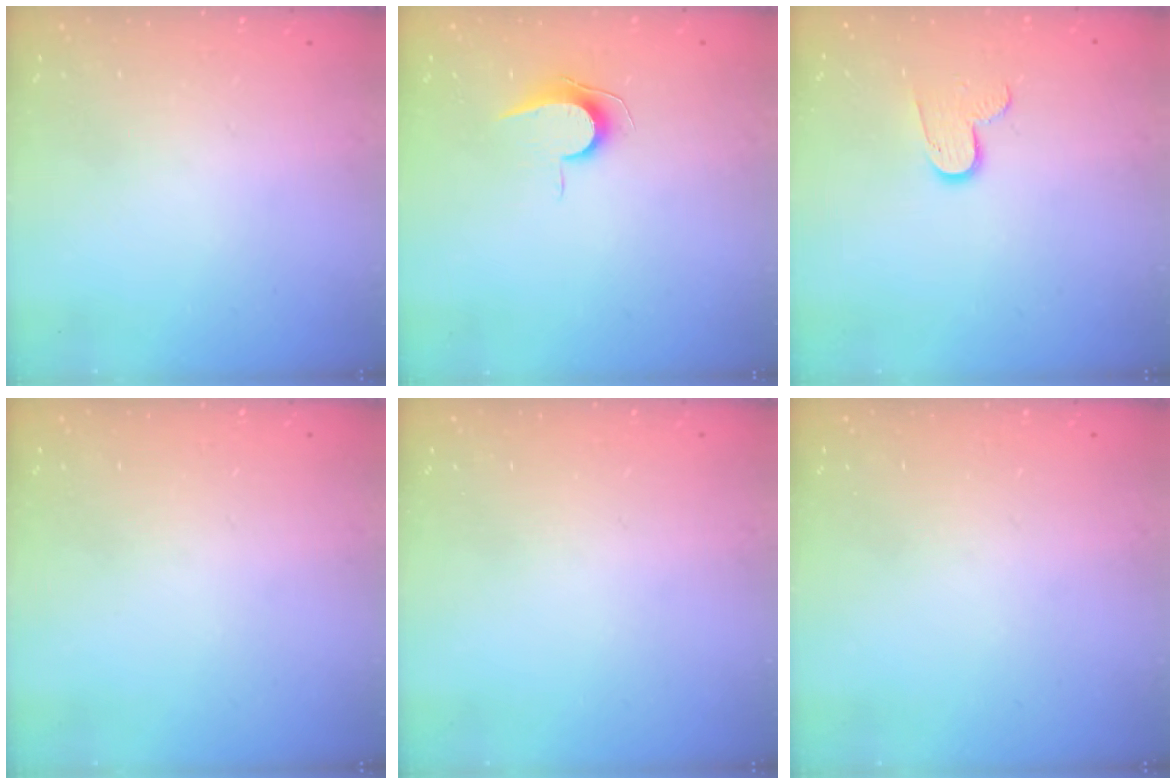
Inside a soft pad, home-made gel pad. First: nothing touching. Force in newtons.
{"total": 6.8, "press": 6.8, "slide": 0.7}
{"total": 7.6, "press": 7.6, "slide": 0.5}
{"total": 0.0}
{"total": 0.0}
{"total": 0.0}